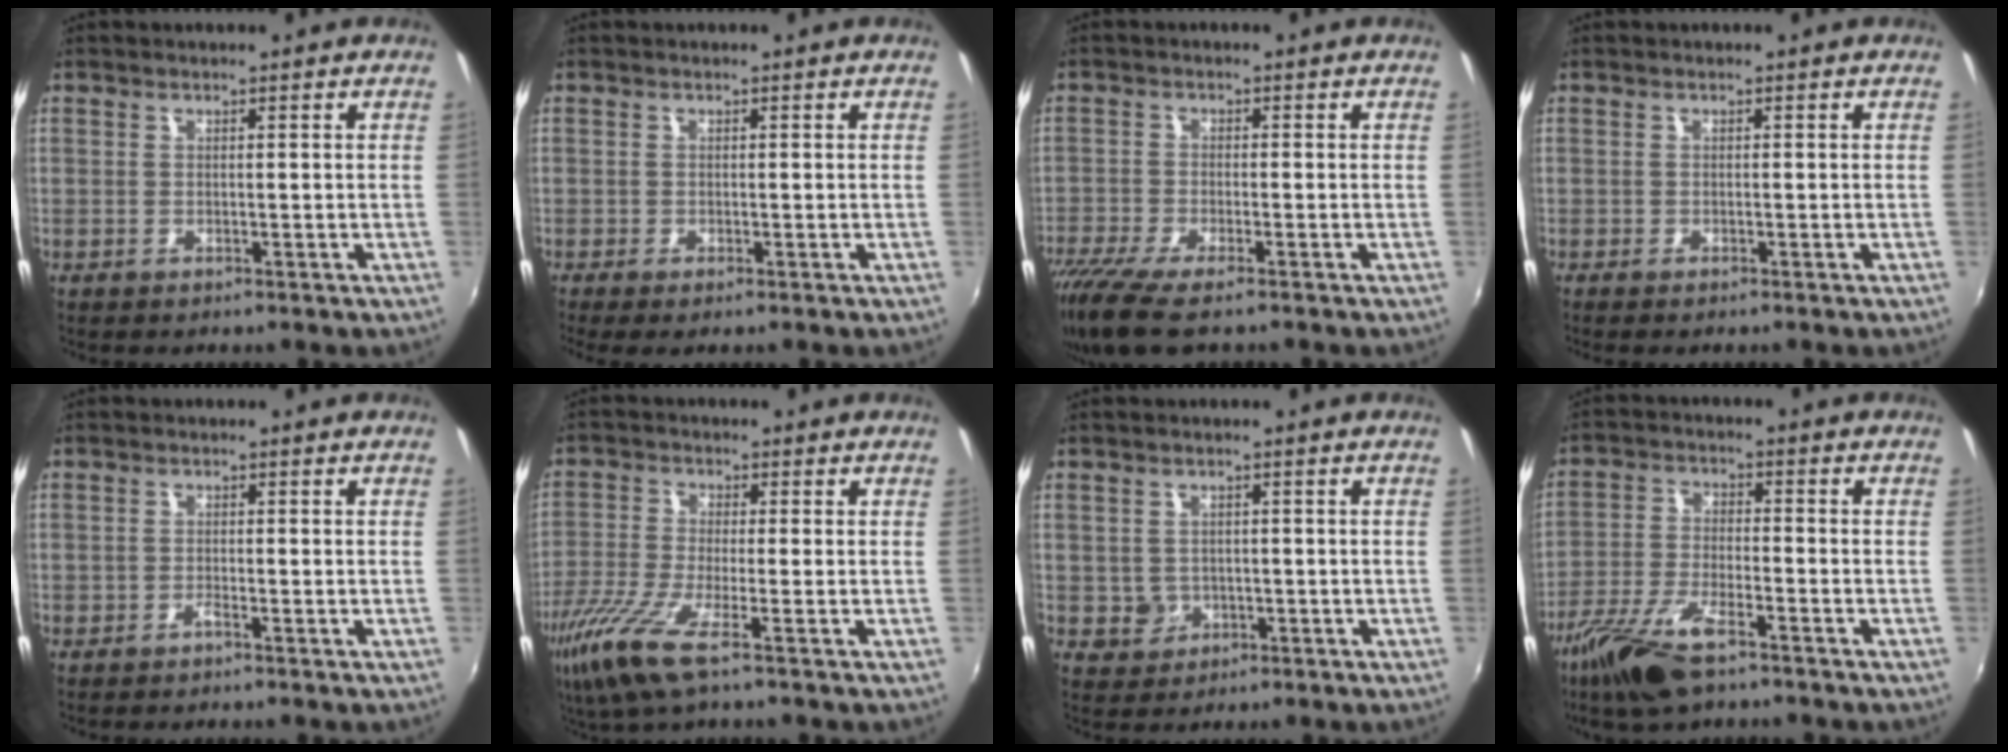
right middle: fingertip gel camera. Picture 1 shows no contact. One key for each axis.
{"total": 1.5, "fx": -1.0, "fy": 0.1, "fz": 1.1, "tx": -0.024, "ty": -0.008, "tz": -0.018}
{"total": 10.5, "fx": -7.9, "fy": 2.3, "fz": 6.5, "tx": -0.157, "ty": -0.048, "tz": -0.147}
{"total": 0.8, "fx": -0.7, "fy": 0.1, "fz": 0.3, "tx": -0.008, "ty": -0.004, "tz": -0.014}
{"total": 0.7, "fx": -0.7, "fy": 0.2, "fz": 0.2, "tx": -0.003, "ty": -0.002, "tz": -0.016}
{"total": 9.1, "fx": -5.5, "fy": 0.8, "fz": 7.2, "tx": -0.172, "ty": -0.029, "tz": -0.112}
{"total": 3.5, "fx": -0.5, "fy": 3.4, "fz": 0.8, "tx": -0.020, "ty": 0.003, "tz": -0.001}
{"total": 11.6, "fx": -8.0, "fy": 3.2, "fz": 7.7, "tx": -0.174, "ty": -0.025, "tz": -0.159}